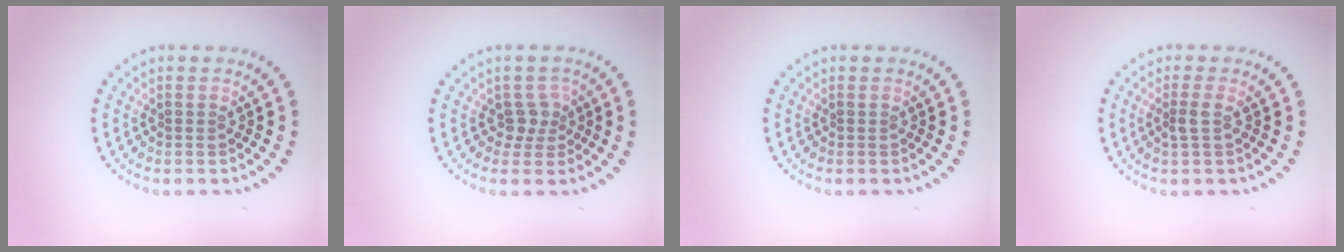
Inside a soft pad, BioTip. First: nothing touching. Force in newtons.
{"total": 1.9, "press": 1.4, "slide": 1.3}
{"total": 0.0}
{"total": 1.4, "press": 1.1, "slide": 0.8}